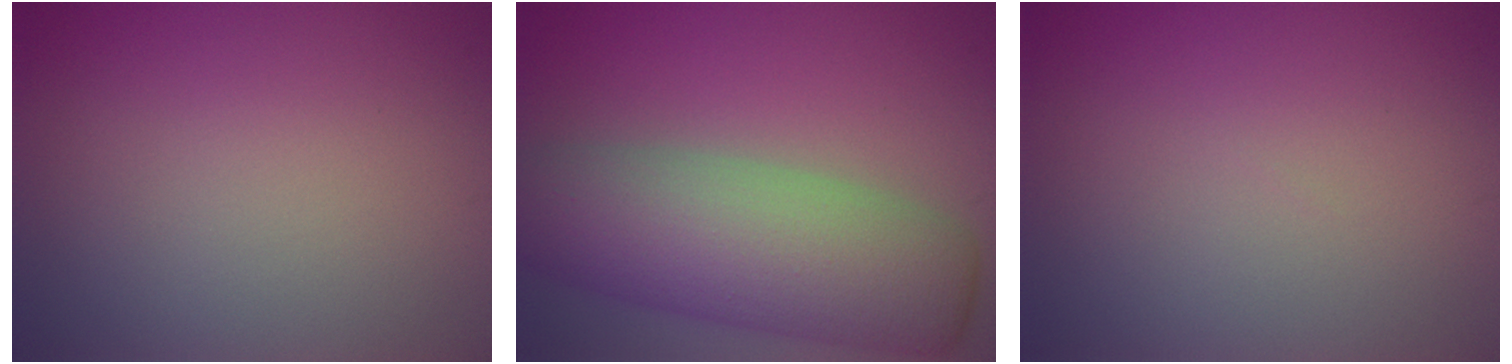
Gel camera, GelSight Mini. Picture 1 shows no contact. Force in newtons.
{"total": 10.3, "press": 10.3, "slide": 0.4}
{"total": 0.0}